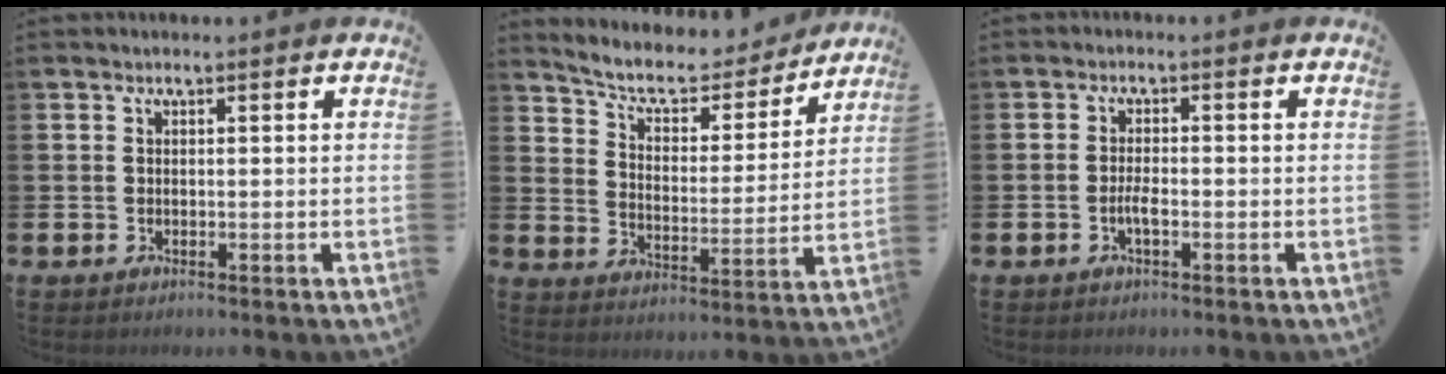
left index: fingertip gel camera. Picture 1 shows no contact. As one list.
[{"total": 7.0, "force": [6.3, 2.5, 2.0], "torque": [-0.066, -0.044, 0.103]}, {"total": 1.9, "force": [-0.7, 0.5, 1.6], "torque": [-0.025, 0.001, -0.016]}]